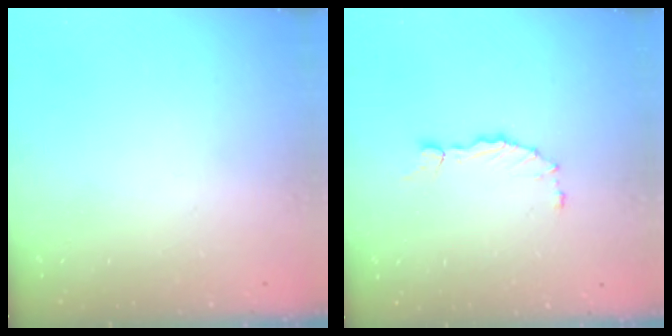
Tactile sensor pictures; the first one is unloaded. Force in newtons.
{"total": 1.6, "press": 1.6, "slide": 0.3}